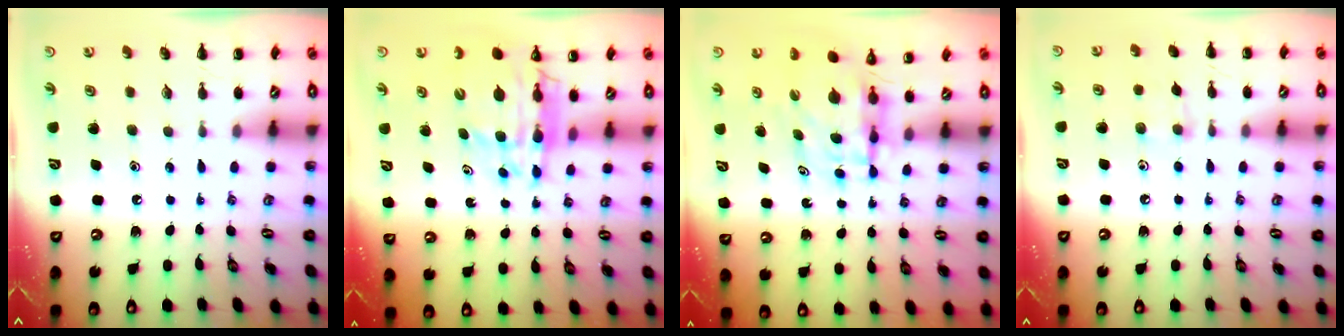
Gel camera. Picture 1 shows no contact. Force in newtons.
{"total": 13.1, "press": 12.5, "slide": 3.7}
{"total": 5.3, "press": 5.3, "slide": 0.7}
{"total": 4.3, "press": 4.1, "slide": 1.4}